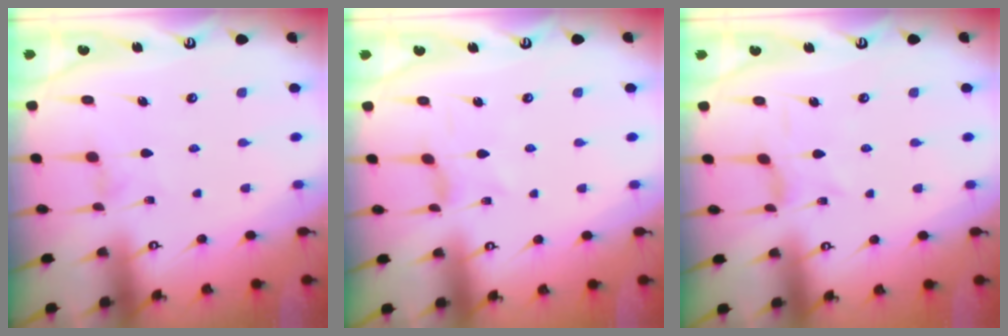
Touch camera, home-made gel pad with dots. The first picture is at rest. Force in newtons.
{"total": 0.6, "press": 0.5, "slide": 0.3}
{"total": 0.0}